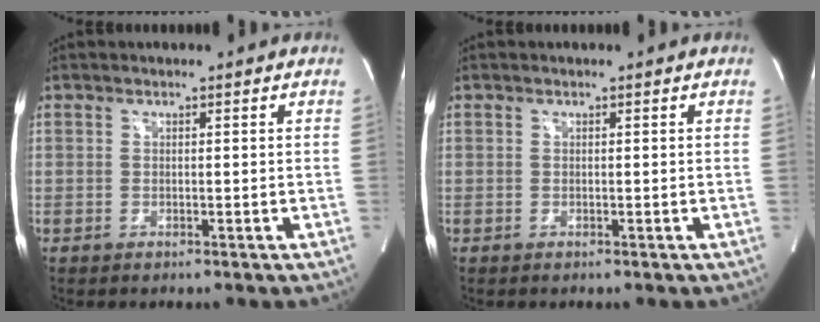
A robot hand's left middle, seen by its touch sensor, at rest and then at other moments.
{"total": 0.0}